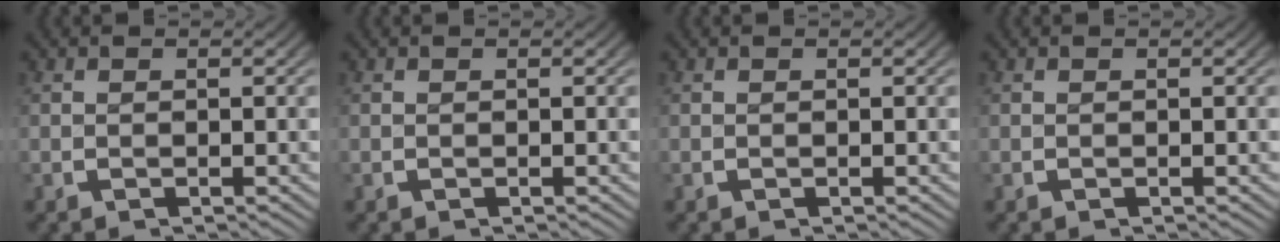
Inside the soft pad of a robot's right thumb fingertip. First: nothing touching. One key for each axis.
{"total": 0.0}
{"total": 0.0}
{"total": 0.0}